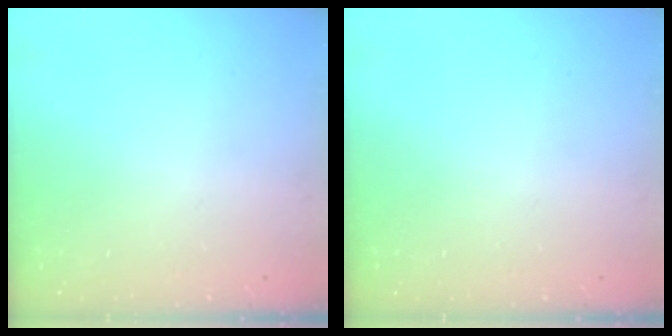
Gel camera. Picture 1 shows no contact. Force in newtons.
{"total": 0.0}